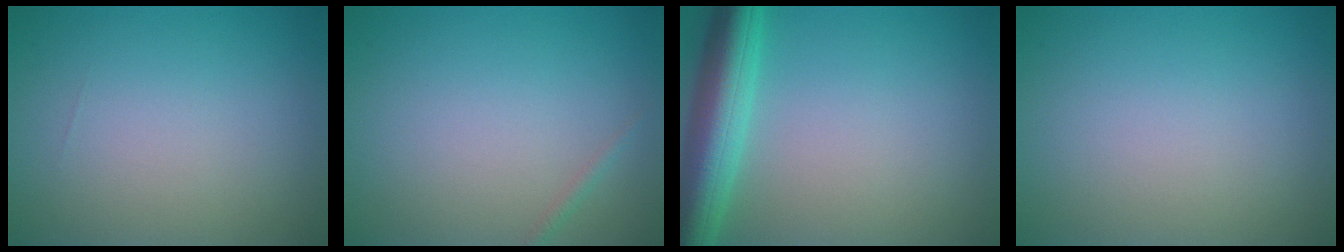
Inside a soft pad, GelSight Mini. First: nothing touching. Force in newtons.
{"total": 0.6, "press": 0.6, "slide": 0.0}
{"total": 6.6, "press": 6.6, "slide": 0.3}
{"total": 0.0}